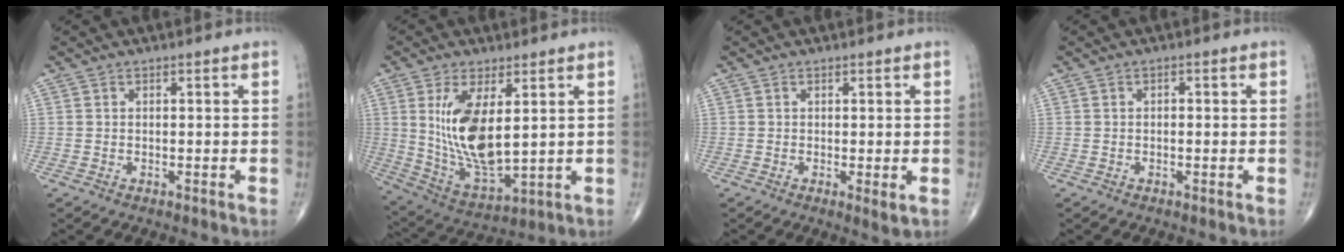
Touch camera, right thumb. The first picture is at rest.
{"total": 14.7, "force": [3.1, 6.3, 12.9], "torque": [-0.243, -0.027, 0.078]}
{"total": 2.1, "force": [-0.3, 0.4, 2.0], "torque": [-0.037, -0.010, -0.006]}
{"total": 0.9, "force": [0.0, 0.5, 0.7], "torque": [-0.011, 0.002, -0.001]}